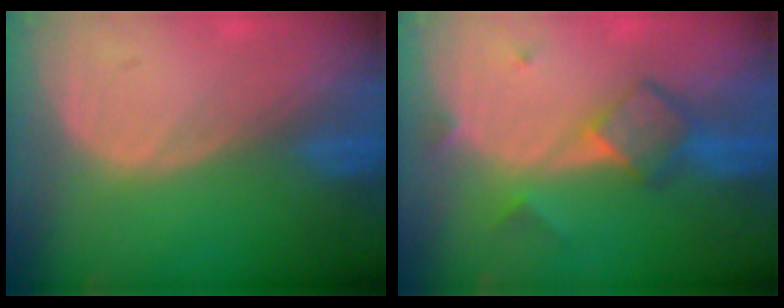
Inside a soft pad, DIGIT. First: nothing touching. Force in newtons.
{"total": 5.5, "press": 5.4, "slide": 1.0}